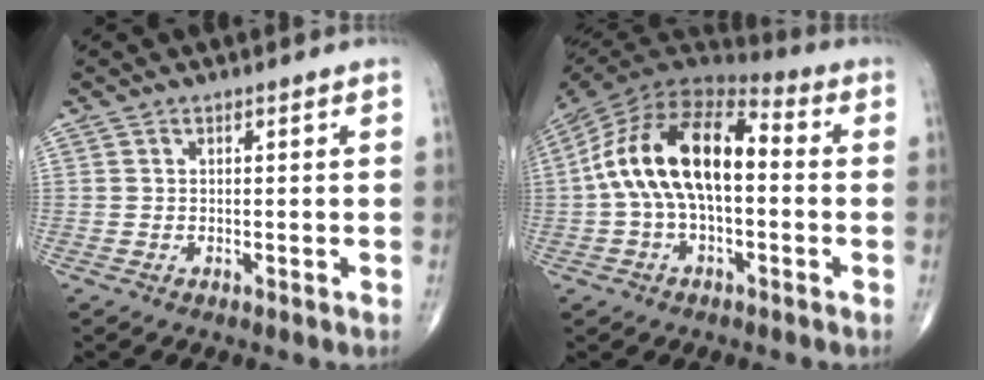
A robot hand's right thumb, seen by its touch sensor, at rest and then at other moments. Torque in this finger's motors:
{"motor_torque": [1.14, 1.14, 0.54, -0.49, 0.53]}